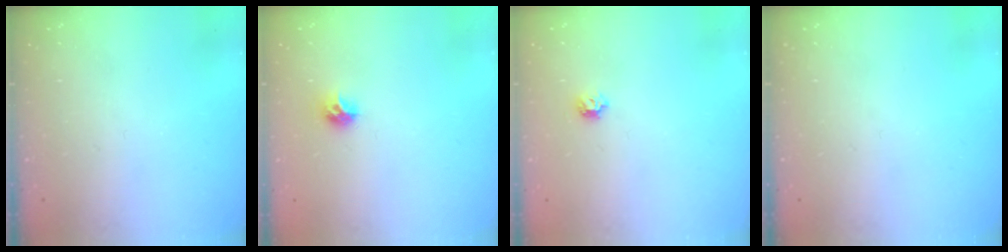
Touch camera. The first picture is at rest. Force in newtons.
{"total": 7.5, "press": 7.4, "slide": 0.7}
{"total": 5.9, "press": 5.8, "slide": 0.9}
{"total": 0.0}